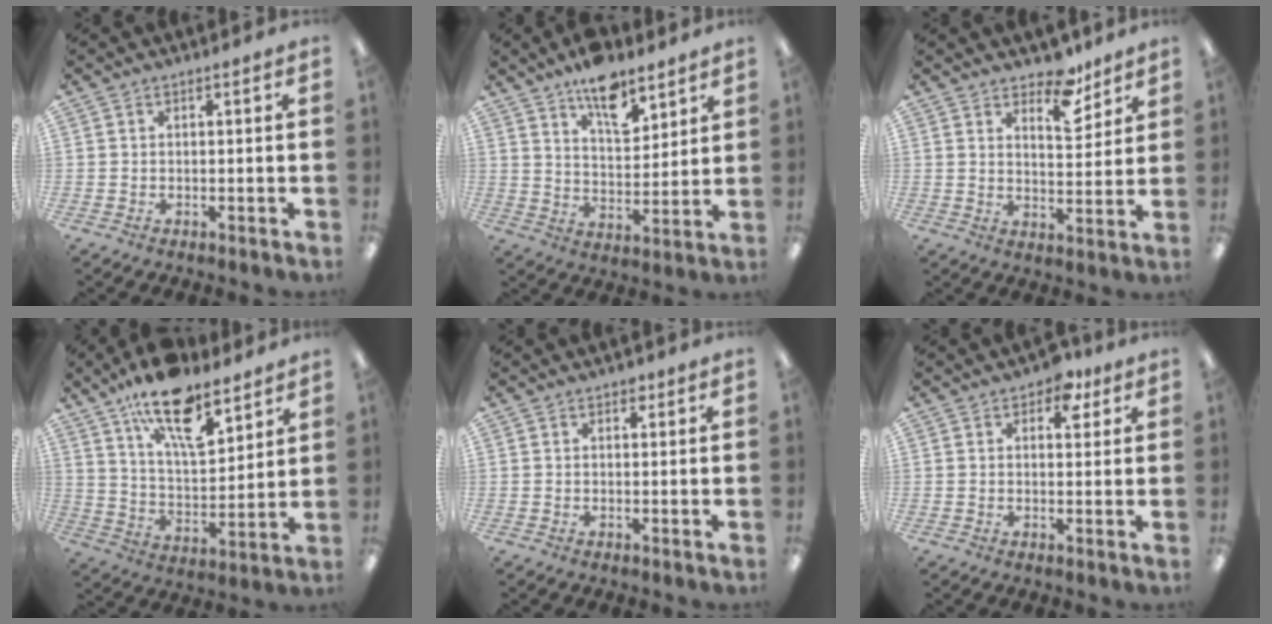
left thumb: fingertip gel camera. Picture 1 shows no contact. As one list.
[{"total": 11.8, "force": [8.4, 5.2, 6.4], "torque": [-0.092, -0.047, 0.146]}, {"total": 8.8, "force": [6.8, 3.9, 3.9], "torque": [-0.035, -0.047, 0.115]}, {"total": 17.5, "force": [11.9, 7.0, 10.8], "torque": [-0.179, -0.059, 0.201]}, {"total": 1.1, "force": [0.7, 0.7, 0.5], "torque": [-0.004, -0.002, 0.012]}, {"total": 4.7, "force": [2.6, 2.8, 2.7], "torque": [-0.021, -0.008, 0.040]}]